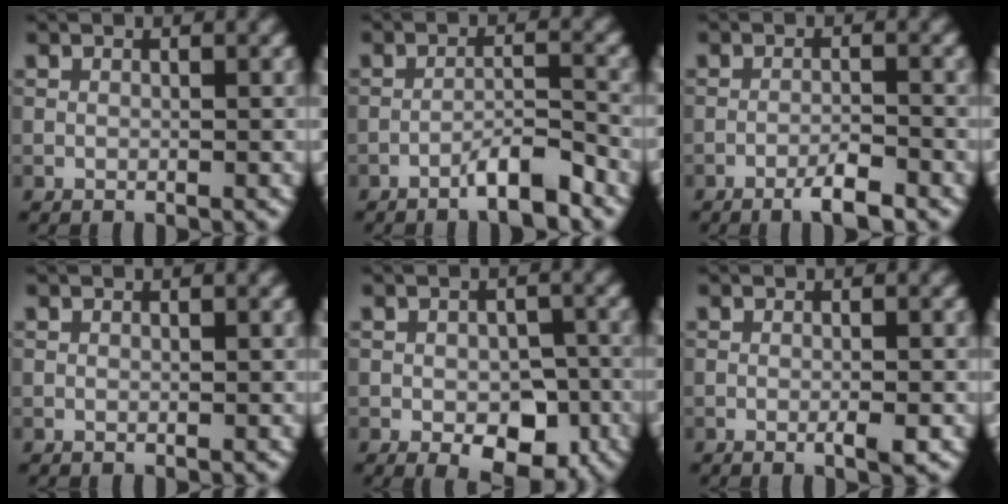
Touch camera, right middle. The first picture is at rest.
{"total": 3.8, "force": [-2.8, 0.4, 2.6], "torque": [-0.041, 0.011, -0.054]}
{"total": 2.7, "force": [-1.9, 0.3, 2.0], "torque": [-0.034, 0.003, -0.037]}
{"total": 0.0}
{"total": 5.4, "force": [-1.9, 3.0, 4.1], "torque": [-0.052, -0.008, -0.026]}
{"total": 1.6, "force": [-0.6, 0.2, 1.5], "torque": [-0.023, -0.003, -0.011]}